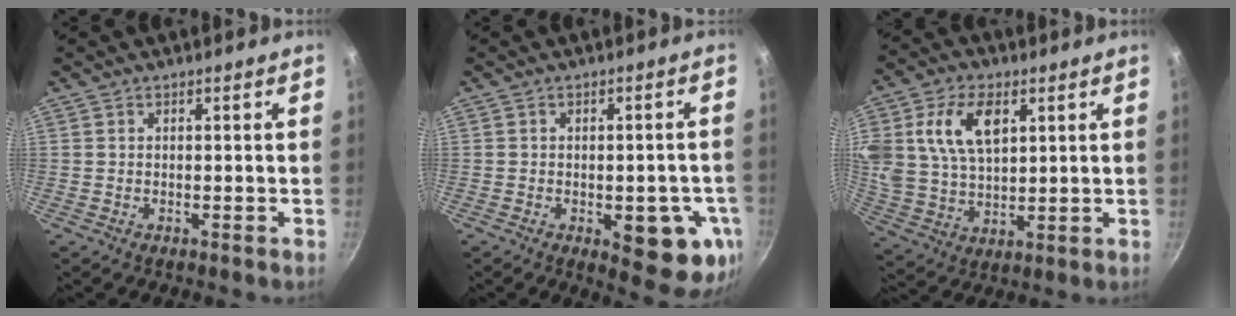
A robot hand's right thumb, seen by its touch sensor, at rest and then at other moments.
{"total": 11.4, "force": [-3.9, 4.6, 9.7], "torque": [-0.094, 0.009, -0.036]}
{"total": 15.1, "force": [5.1, 9.0, 11.0], "torque": [-0.206, -0.004, 0.103]}